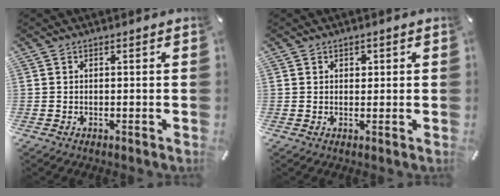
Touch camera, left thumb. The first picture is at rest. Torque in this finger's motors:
{"motor_torque": [0.26, 0.24, 0.05, -0.20, 0.00]}